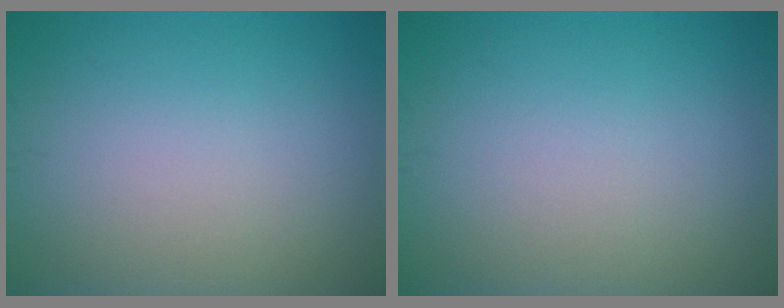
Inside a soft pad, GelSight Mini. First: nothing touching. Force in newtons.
{"total": 0.0}